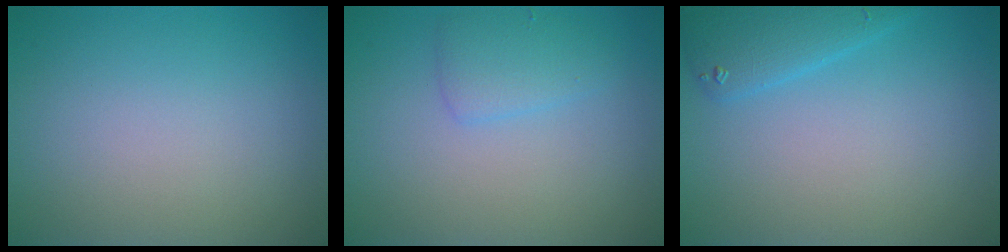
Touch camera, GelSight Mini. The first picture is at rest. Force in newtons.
{"total": 2.1, "press": 2.1, "slide": 0.1}
{"total": 2.9, "press": 2.9, "slide": 0.2}